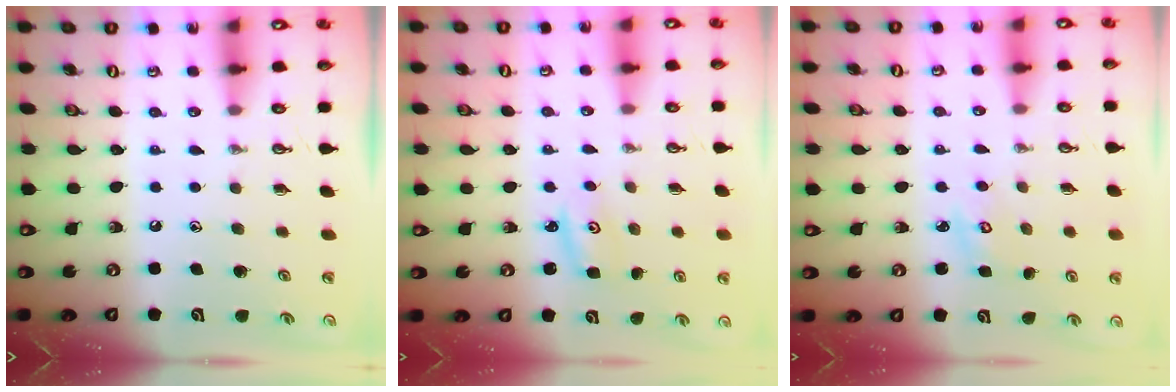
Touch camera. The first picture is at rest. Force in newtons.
{"total": 3.2, "press": 3.2, "slide": 0.3}
{"total": 3.1, "press": 3.1, "slide": 0.3}